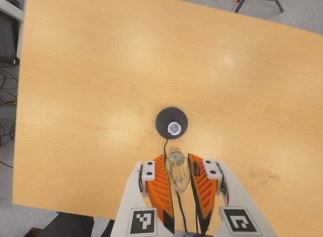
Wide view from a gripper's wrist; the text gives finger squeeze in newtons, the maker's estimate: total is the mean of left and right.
{"total": 19.0, "left": 22.4, "right": 15.7}